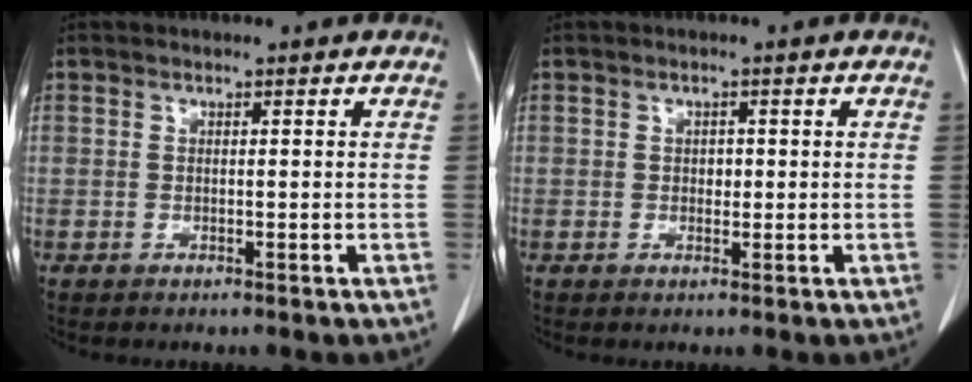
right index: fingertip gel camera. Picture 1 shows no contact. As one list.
[{"total": 1.3, "force": [0.1, 1.0, 0.8], "torque": [-0.012, 0.002, 0.001]}]